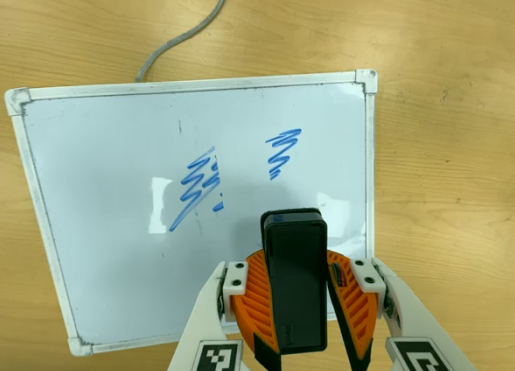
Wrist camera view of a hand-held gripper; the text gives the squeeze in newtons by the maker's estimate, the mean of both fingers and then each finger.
{"total": 9.3, "left": 9.4, "right": 9.2}